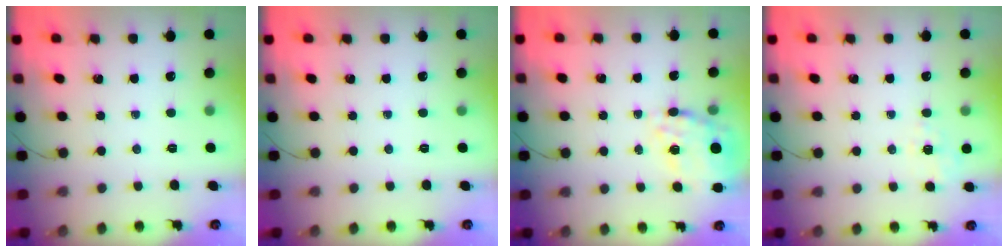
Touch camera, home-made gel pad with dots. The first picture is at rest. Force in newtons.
{"total": 0.0}
{"total": 16.6, "press": 16.4, "slide": 2.6}
{"total": 2.1, "press": 1.3, "slide": 1.7}